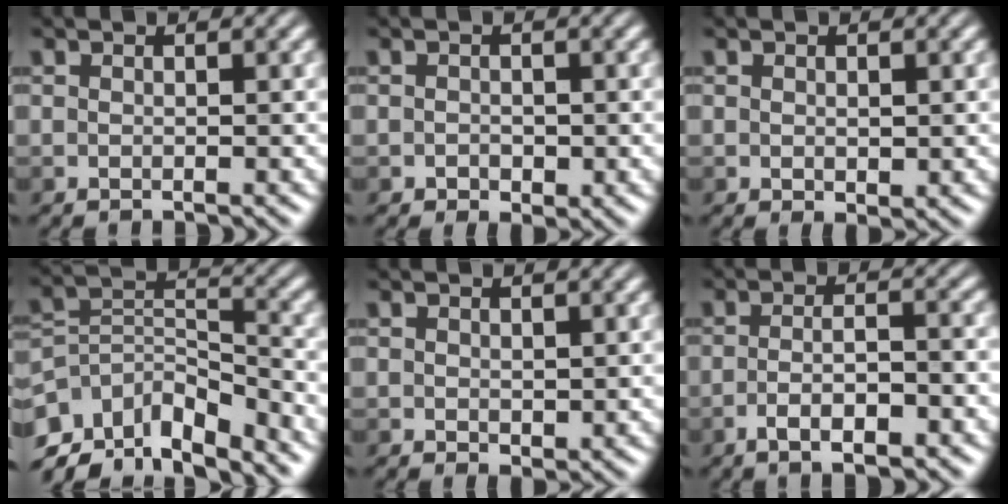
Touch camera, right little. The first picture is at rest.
{"total": 1.3, "force": [-0.4, 1.0, 0.8], "torque": [-0.010, -0.004, -0.007]}
{"total": 1.1, "force": [0.0, 0.6, 0.8], "torque": [-0.010, -0.003, 0.003]}
{"total": 9.4, "force": [-6.0, 4.4, 5.8], "torque": [-0.096, 0.001, -0.114]}
{"total": 0.9, "force": [0.2, 0.7, 0.6], "torque": [-0.009, -0.006, 0.008]}
{"total": 4.1, "force": [-1.9, 1.1, 3.4], "torque": [-0.062, 0.000, -0.033]}